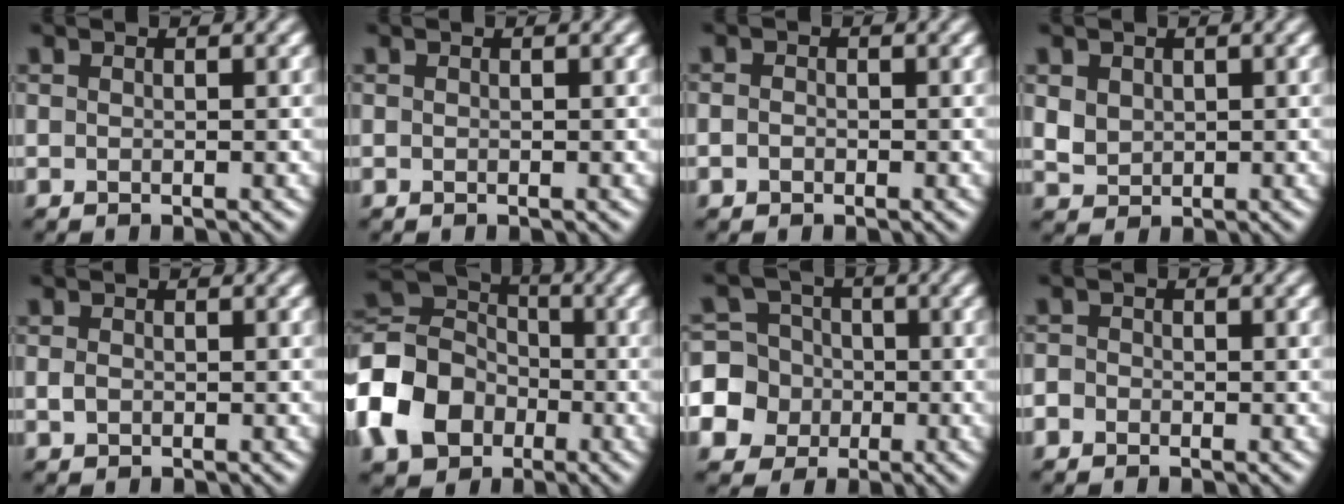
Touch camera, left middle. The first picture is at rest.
{"total": 0.0}
{"total": 0.9, "force": [-0.3, 0.8, 0.4], "torque": [-0.004, -0.004, -0.007]}
{"total": 2.2, "force": [0.7, 1.9, 0.9], "torque": [-0.024, -0.006, 0.018]}
{"total": 0.8, "force": [-0.1, 0.7, 0.5], "torque": [-0.009, -0.002, -0.003]}
{"total": 9.5, "force": [-3.0, 7.5, 4.9], "torque": [-0.112, 0.006, -0.081]}
{"total": 9.7, "force": [-2.2, 9.2, 2.1], "torque": [-0.070, -0.001, -0.065]}
{"total": 1.5, "force": [-0.5, 1.4, 0.5], "torque": [0.004, 0.005, -0.018]}